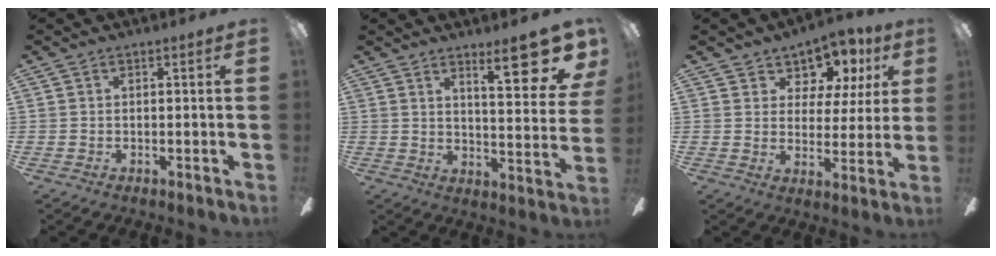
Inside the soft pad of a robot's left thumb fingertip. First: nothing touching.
{"total": 14.1, "force": [8.7, 3.5, 10.5], "torque": [-0.129, -0.056, 0.130]}
{"total": 9.2, "force": [6.6, 5.7, 3.0], "torque": [-0.057, -0.045, 0.125]}